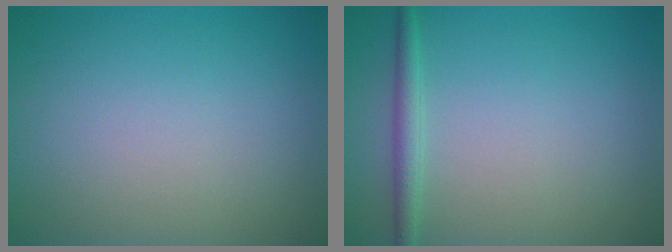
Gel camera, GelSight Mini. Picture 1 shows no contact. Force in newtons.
{"total": 1.7, "press": 1.7, "slide": 0.0}